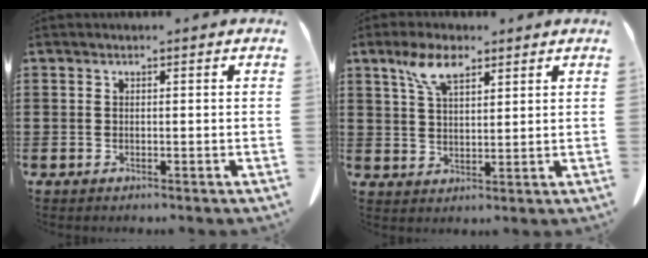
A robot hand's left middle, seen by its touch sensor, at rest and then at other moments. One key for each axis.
{"total": 6.5, "fx": 4.1, "fy": 2.5, "fz": 4.5, "tx": -0.099, "ty": 0.008, "tz": 0.074}